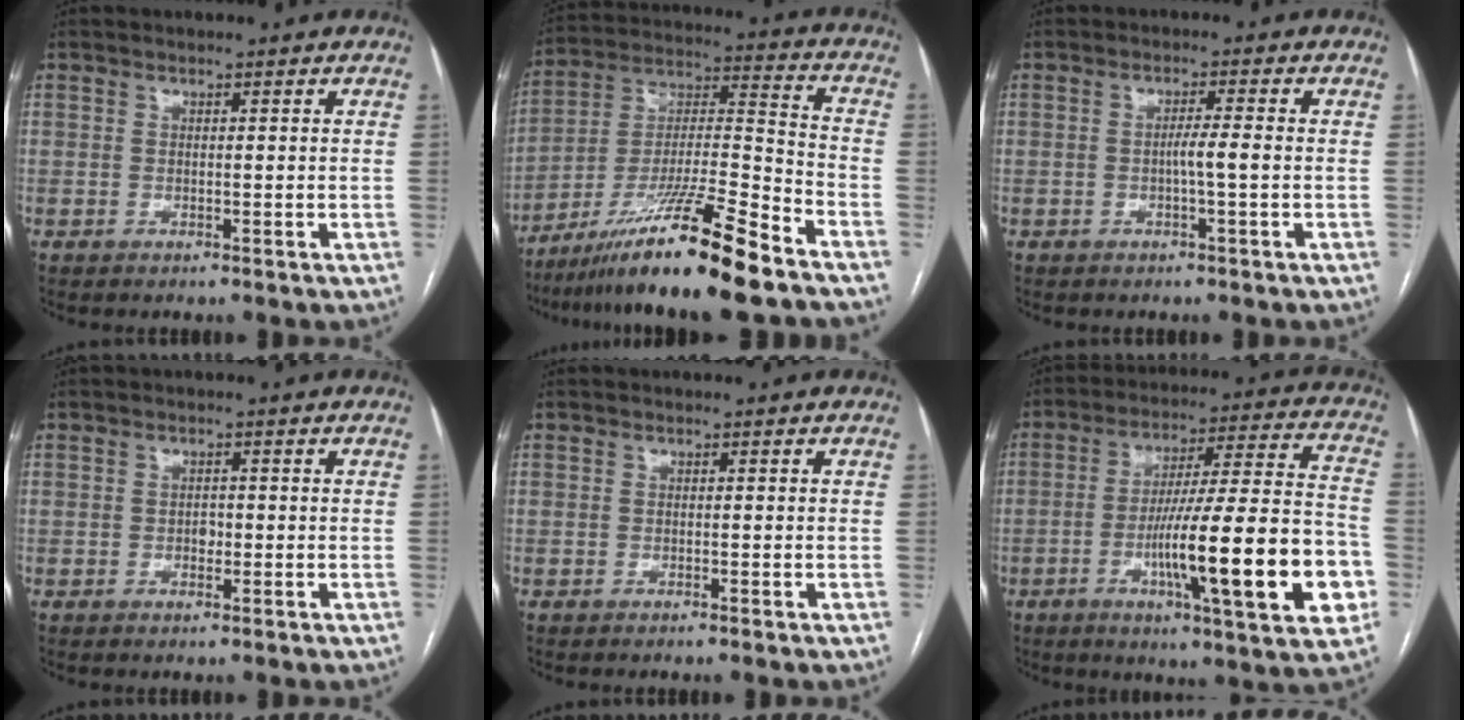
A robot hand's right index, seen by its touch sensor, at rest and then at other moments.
{"total": 18.6, "force": [-13.6, -0.6, 12.7], "torque": [-0.249, -0.022, -0.242]}
{"total": 2.6, "force": [-0.5, -0.3, 2.6], "torque": [-0.041, 0.001, -0.010]}
{"total": 1.3, "force": [-0.3, 0.9, 0.9], "torque": [-0.014, 0.003, -0.004]}
{"total": 0.6, "force": [-0.5, -0.1, 0.2], "torque": [-0.005, 0.001, -0.010]}
{"total": 22.5, "force": [-6.6, 1.7, 21.5], "torque": [-0.297, 0.001, -0.096]}